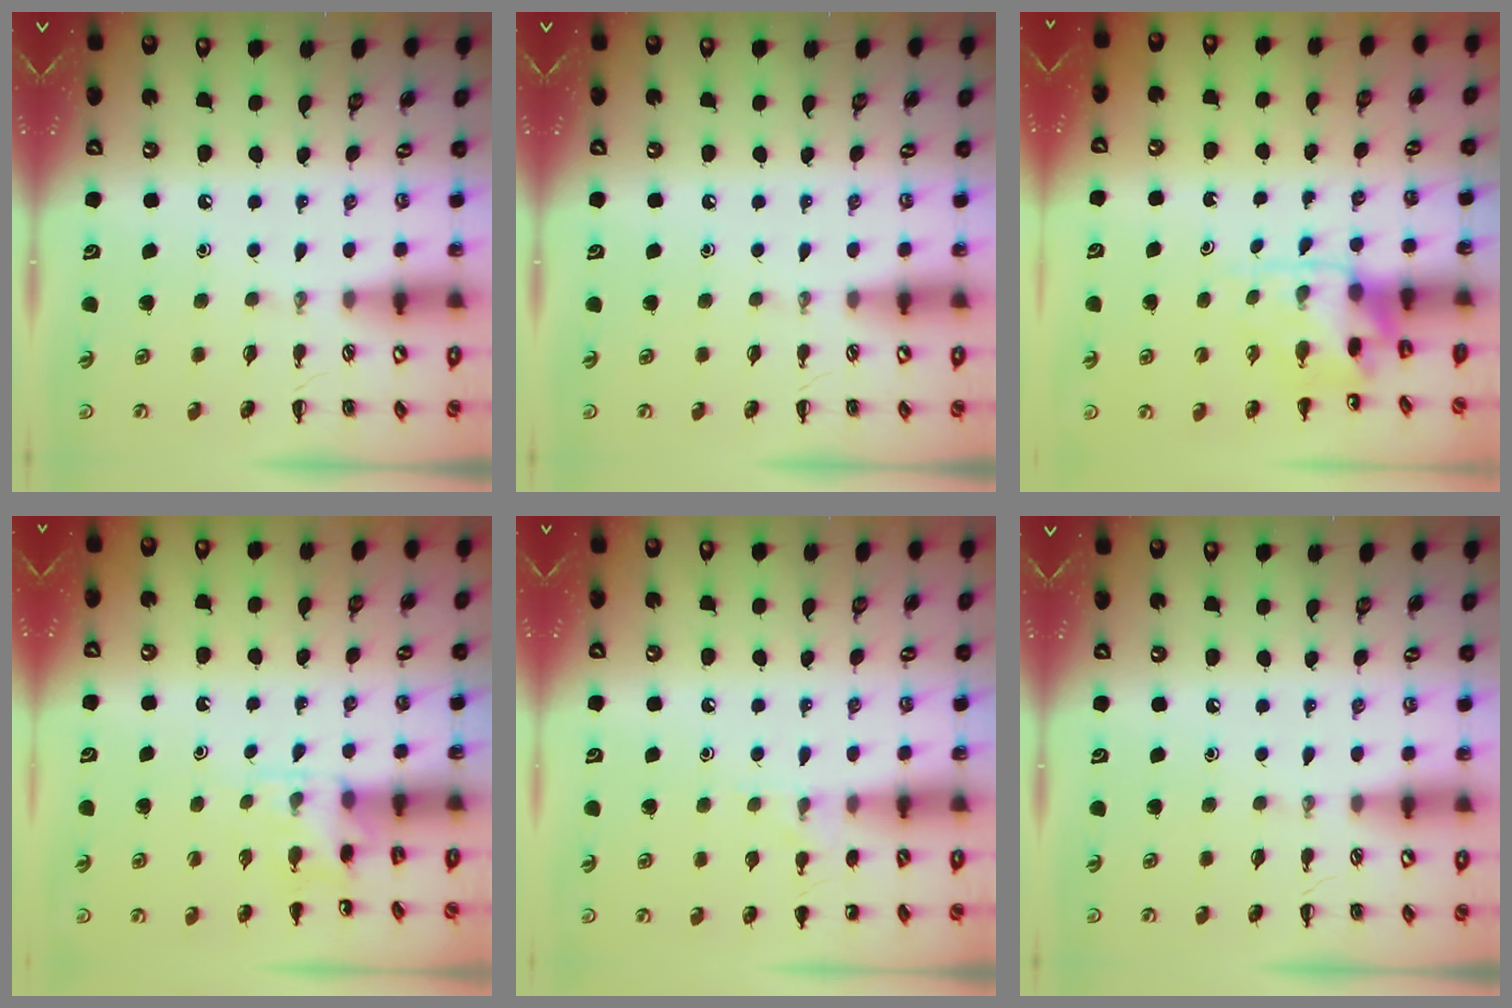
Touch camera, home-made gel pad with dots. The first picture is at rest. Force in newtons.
{"total": 0.0}
{"total": 3.9, "press": 3.8, "slide": 0.9}
{"total": 4.2, "press": 3.9, "slide": 1.5}
{"total": 6.5, "press": 6.2, "slide": 1.9}
{"total": 0.0}